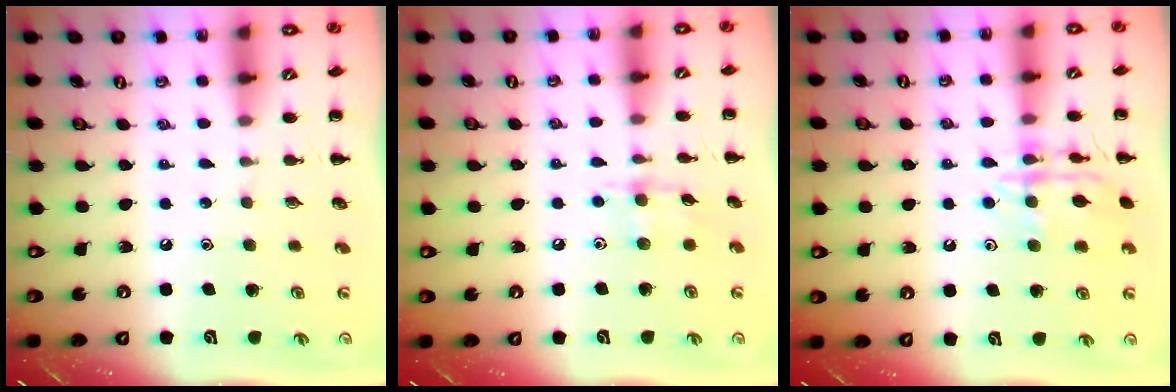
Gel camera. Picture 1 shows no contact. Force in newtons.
{"total": 5.5, "press": 5.5, "slide": 0.7}
{"total": 13.0, "press": 13.0, "slide": 0.7}